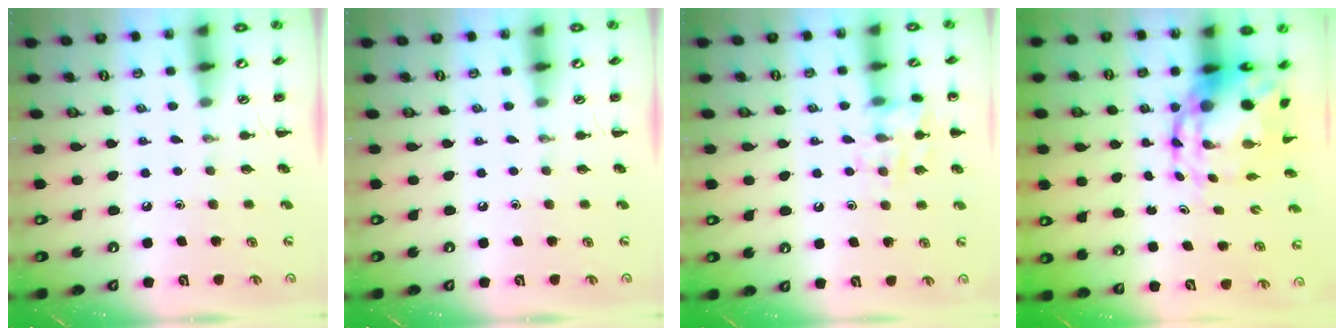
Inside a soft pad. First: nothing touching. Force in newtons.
{"total": 0.0}
{"total": 10.7, "press": 10.7, "slide": 0.6}
{"total": 10.0, "press": 9.7, "slide": 2.4}